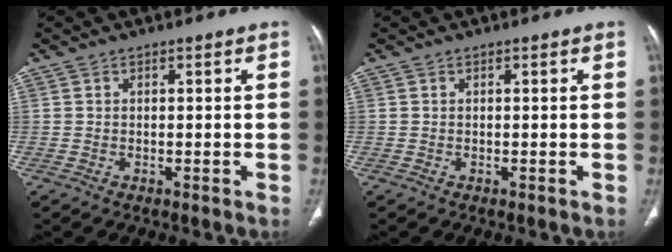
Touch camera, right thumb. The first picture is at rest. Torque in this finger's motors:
{"motor_torque": [-0.29, -0.03, -0.20, 0.05, 0.03]}